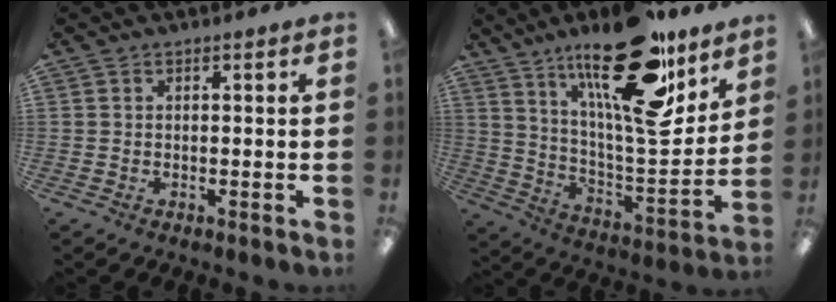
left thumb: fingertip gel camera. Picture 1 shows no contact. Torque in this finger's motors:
{"motor_torque": [2.52, 2.49, 1.70, -1.07, 0.18]}